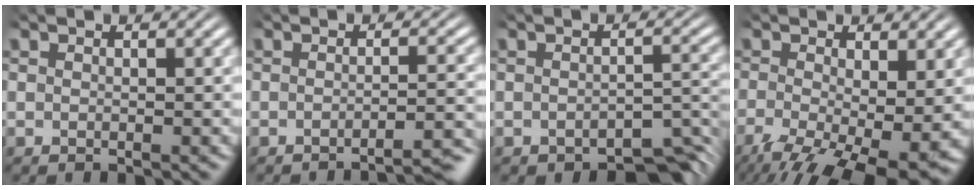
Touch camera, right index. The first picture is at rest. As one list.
[{"total": 5.3, "force": [-4.8, 0.7, 2.0], "torque": [-0.021, -0.012, -0.075]}, {"total": 4.3, "force": [-3.7, 1.2, 1.9], "torque": [-0.020, -0.007, -0.055]}, {"total": 9.3, "force": [-4.0, 4.6, 7.0], "torque": [-0.130, -0.072, -0.028]}]